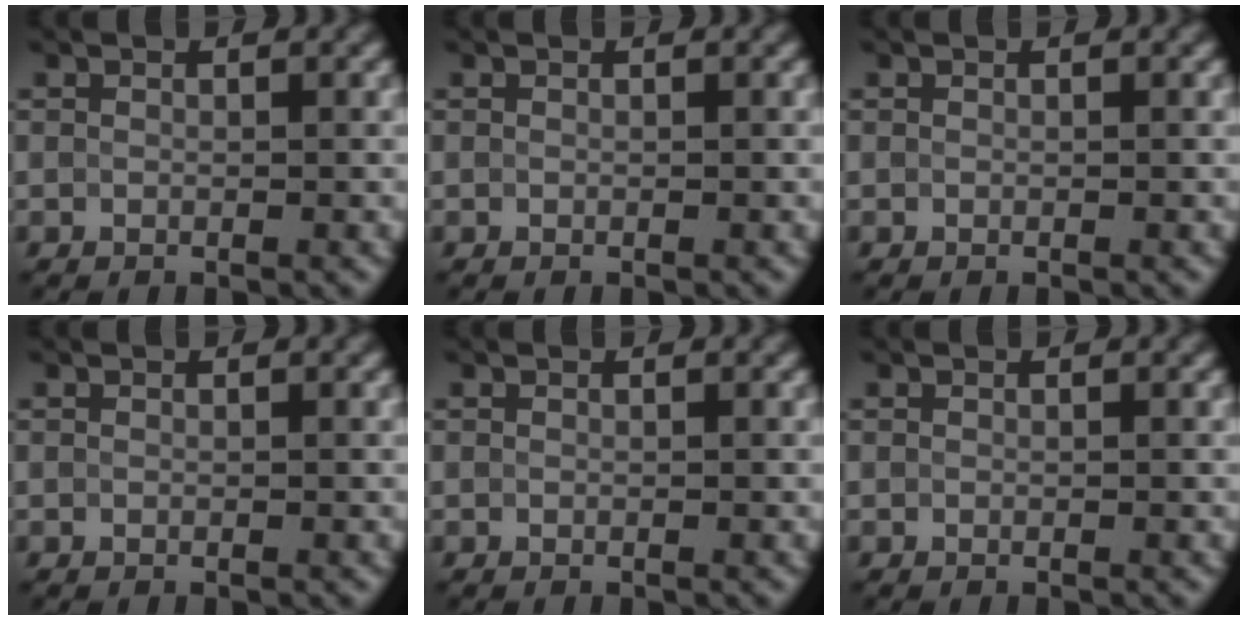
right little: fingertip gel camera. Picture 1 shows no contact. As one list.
[{"total": 0.0}, {"total": 0.0}, {"total": 0.0}, {"total": 0.0}, {"total": 0.0}]